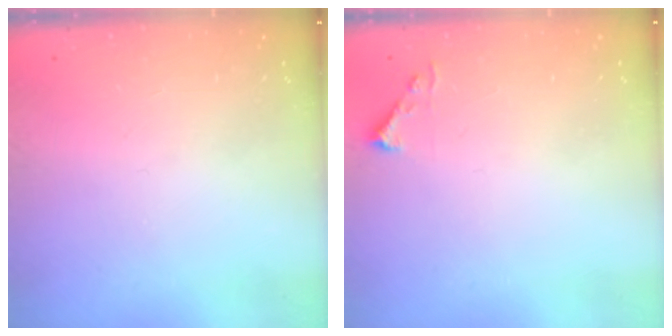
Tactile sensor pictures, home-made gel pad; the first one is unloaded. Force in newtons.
{"total": 3.7, "press": 3.7, "slide": 0.5}